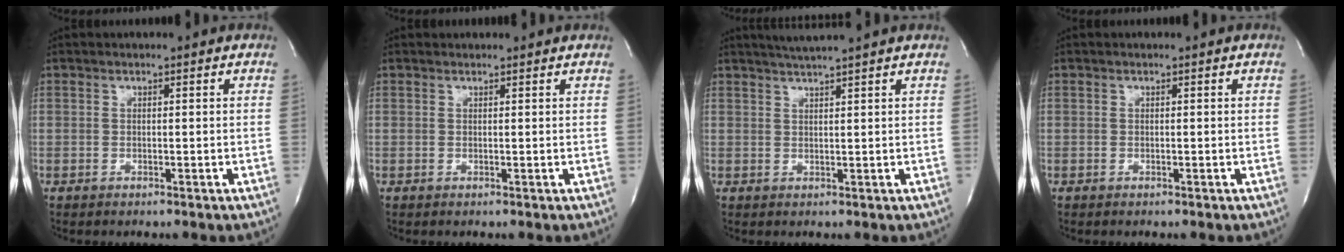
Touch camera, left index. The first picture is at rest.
{"total": 1.2, "force": [1.1, 0.3, 0.0], "torque": [-0.010, 0.007, 0.012]}
{"total": 2.3, "force": [2.1, -0.4, 0.8], "torque": [-0.011, 0.007, 0.029]}
{"total": 0.0}